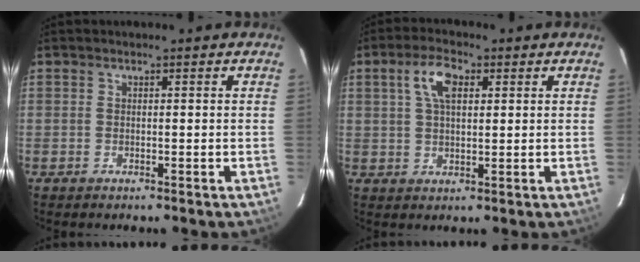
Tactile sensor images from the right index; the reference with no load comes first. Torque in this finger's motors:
{"motor_torque": [0.58, -0.02, 0.16, 0.10]}